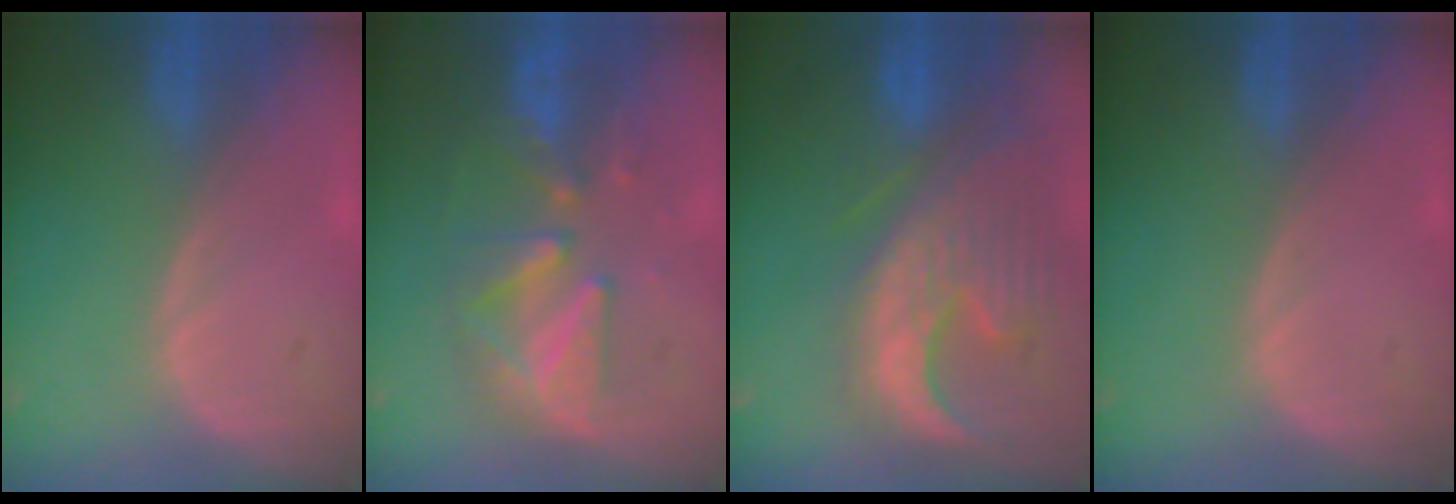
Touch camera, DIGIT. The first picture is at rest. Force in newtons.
{"total": 8.3, "press": 8.1, "slide": 1.9}
{"total": 13.4, "press": 11.3, "slide": 7.1}
{"total": 0.0}